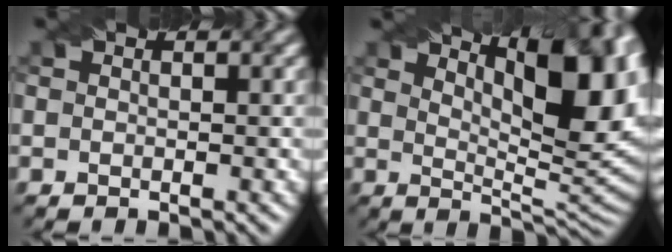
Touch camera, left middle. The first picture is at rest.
{"total": 13.1, "force": [6.3, 4.6, 10.5], "torque": [-0.115, 0.020, 0.083]}